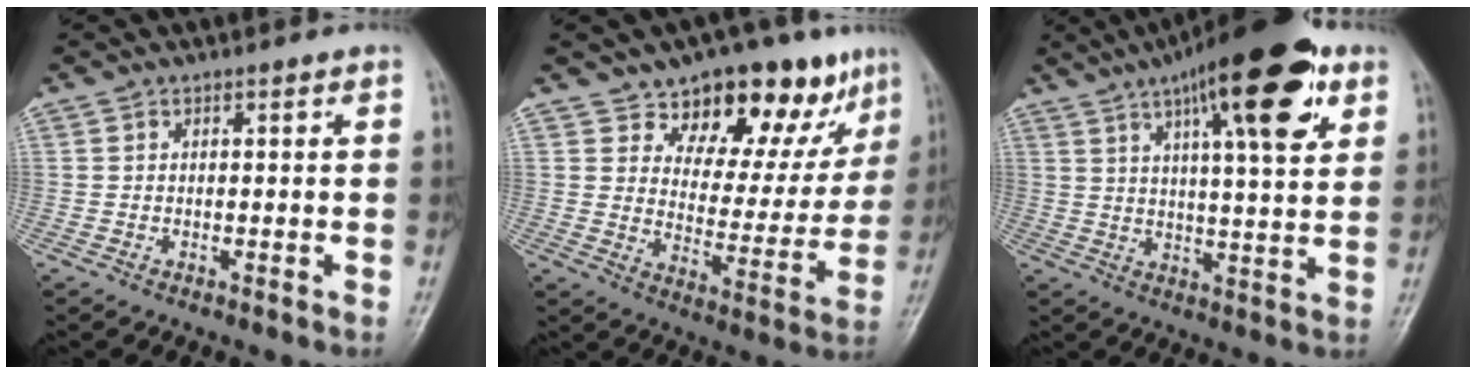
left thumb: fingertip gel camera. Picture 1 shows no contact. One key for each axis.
{"total": 17.3, "fx": 11.2, "fy": 8.8, "fz": 9.9, "tx": -0.060, "ty": -0.056, "tz": 0.166}
{"total": 19.3, "fx": 9.6, "fy": 5.5, "fz": 15.8, "tx": -0.216, "ty": -0.017, "tz": 0.141}